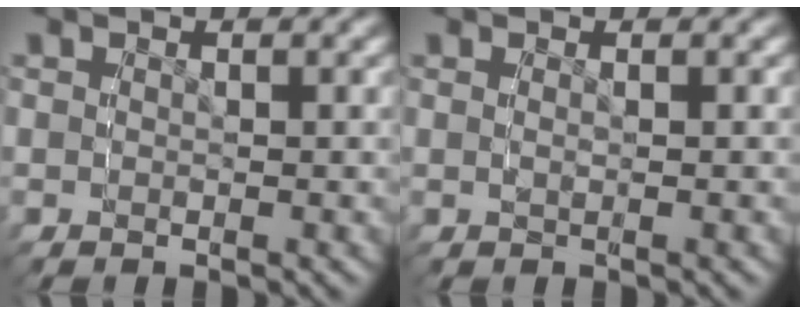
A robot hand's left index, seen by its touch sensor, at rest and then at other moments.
{"total": 1.3, "force": [0.0, -1.1, 0.6], "torque": [-0.008, 0.011, -0.003]}